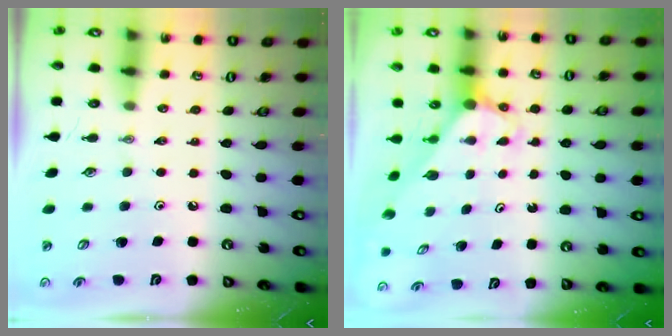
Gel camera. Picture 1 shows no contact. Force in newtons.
{"total": 2.3, "press": 2.3, "slide": 0.1}